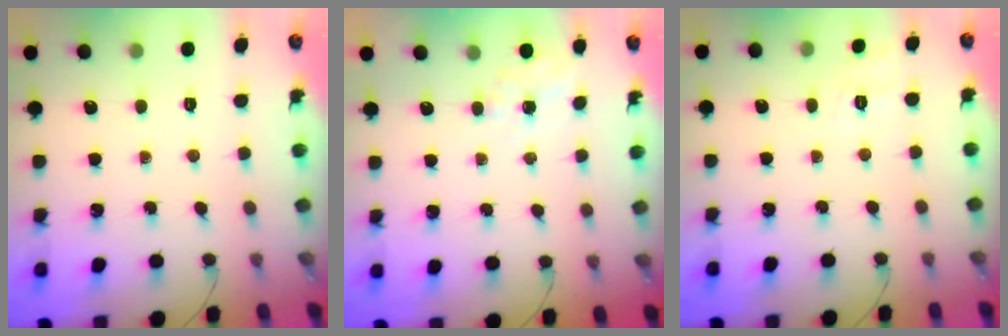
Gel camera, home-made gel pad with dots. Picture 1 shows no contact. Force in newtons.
{"total": 5.1, "press": 4.9, "slide": 1.5}
{"total": 6.0, "press": 5.7, "slide": 1.9}